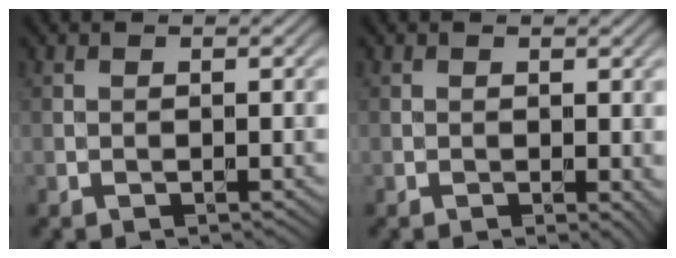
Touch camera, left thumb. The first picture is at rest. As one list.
[{"total": 1.5, "force": [-0.1, 0.8, 1.3], "torque": [-0.015, -0.007, 0.000]}]